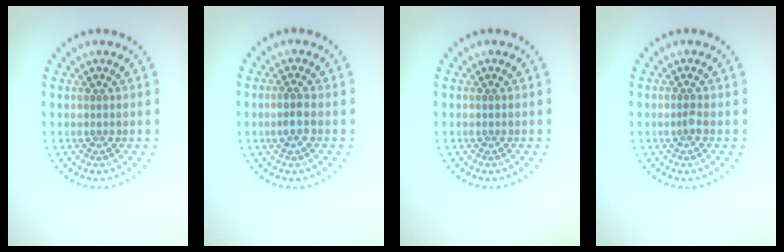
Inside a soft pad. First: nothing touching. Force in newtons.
{"total": 1.7, "press": 1.6, "slide": 0.5}
{"total": 0.0}
{"total": 0.8, "press": 0.5, "slide": 0.6}